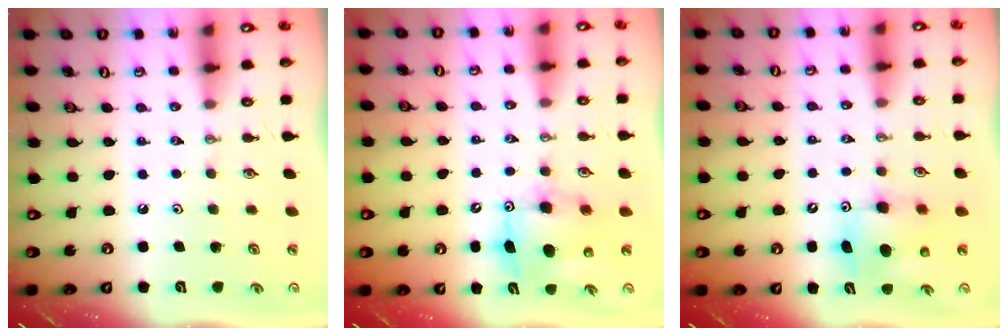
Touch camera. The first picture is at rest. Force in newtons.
{"total": 8.3, "press": 8.1, "slide": 1.9}
{"total": 8.8, "press": 8.5, "slide": 2.3}